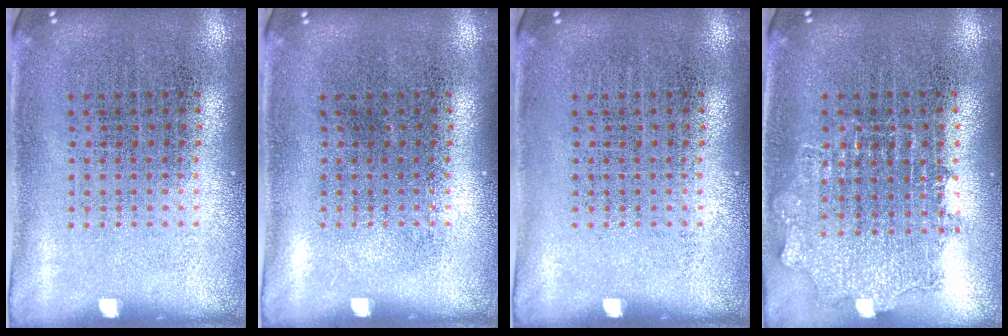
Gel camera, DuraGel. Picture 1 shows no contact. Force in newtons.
{"total": 0.0}
{"total": 0.0}
{"total": 1.1, "press": 1.1, "slide": 0.3}